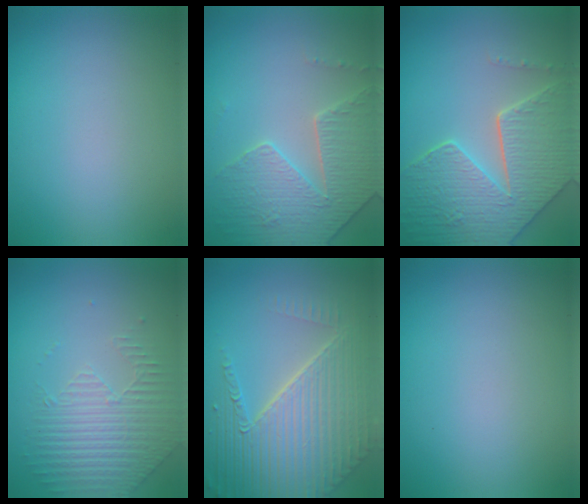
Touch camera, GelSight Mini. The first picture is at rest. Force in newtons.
{"total": 4.0, "press": 3.9, "slide": 1.0}
{"total": 8.3, "press": 6.1, "slide": 5.7}
{"total": 2.1, "press": 1.8, "slide": 1.0}
{"total": 7.8, "press": 5.6, "slide": 5.4}
{"total": 0.0}